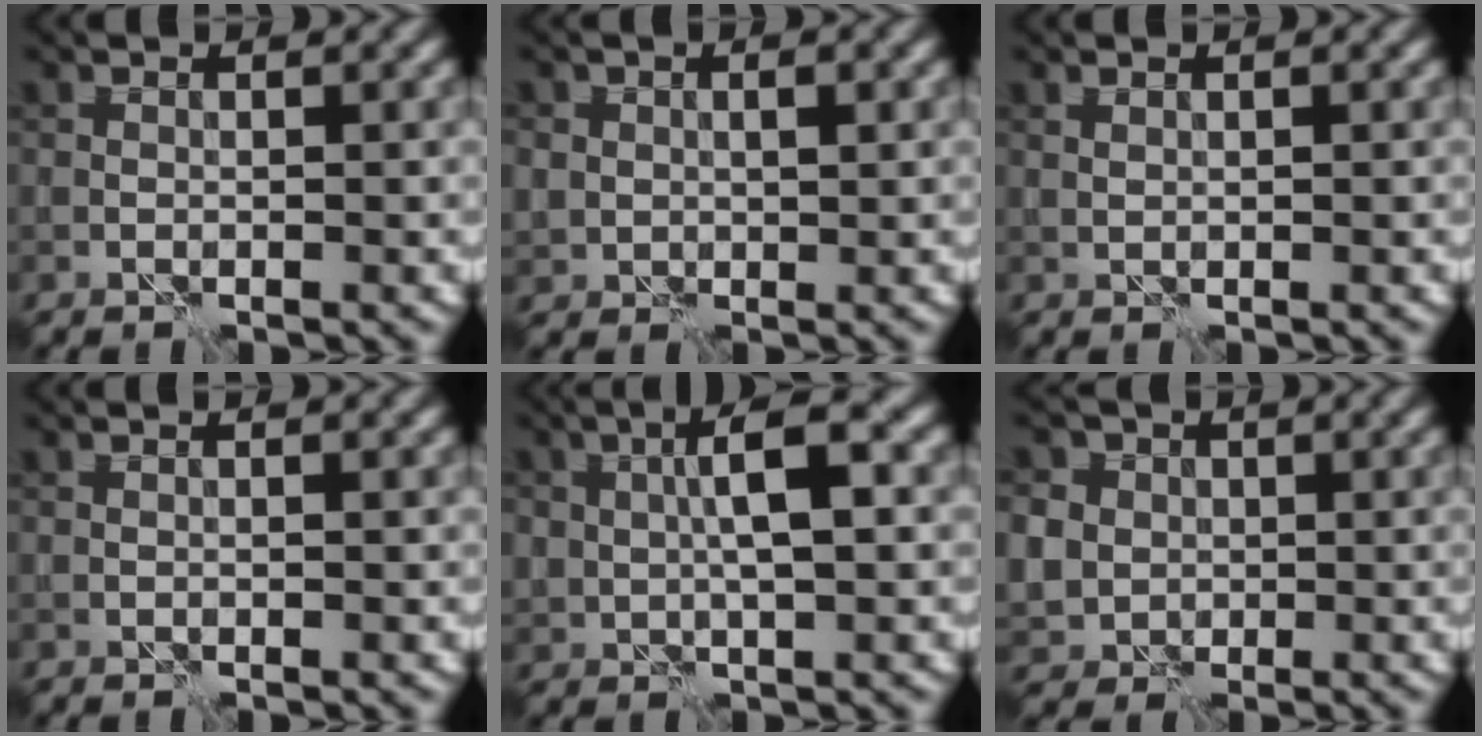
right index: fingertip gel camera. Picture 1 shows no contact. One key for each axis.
{"total": 2.3, "fx": 0.5, "fy": 1.7, "fz": 1.4, "tx": -0.027, "ty": -0.001, "tz": 0.013}
{"total": 0.0}
{"total": 0.0}
{"total": 4.8, "fx": 0.7, "fy": 1.6, "fz": 4.5, "tx": -0.078, "ty": 0.012, "tz": 0.010}
{"total": 7.9, "fx": 1.5, "fy": 7.2, "fz": 2.9, "tx": -0.078, "ty": 0.022, "tz": 0.005}